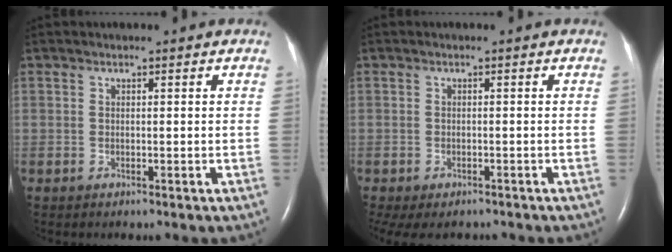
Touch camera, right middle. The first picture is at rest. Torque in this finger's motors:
{"motor_torque": [0.87, -1.27, 0.17, 0.04]}